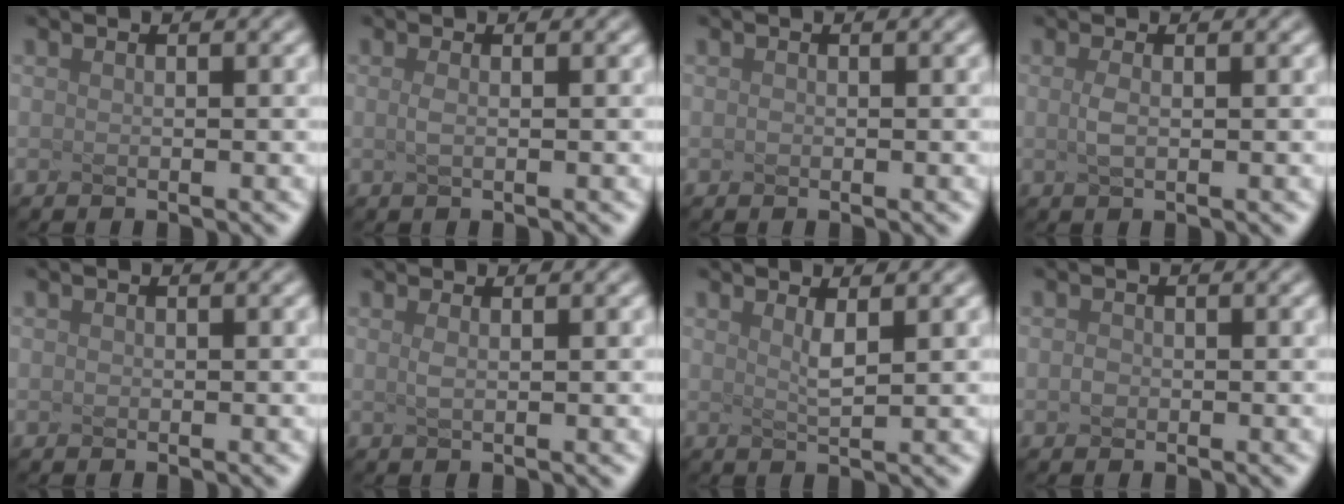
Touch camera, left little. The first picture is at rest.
{"total": 0.8, "force": [-0.7, -0.3, 0.2], "torque": [-0.026, -0.005, 0.006]}
{"total": 0.8, "force": [-0.3, -0.5, -0.5], "torque": [-0.006, -0.008, 0.011]}
{"total": 1.1, "force": [-0.9, -0.6, 0.1], "torque": [-0.032, -0.007, 0.020]}
{"total": 0.6, "force": [-0.2, -0.4, -0.4], "torque": [-0.002, -0.006, 0.008]}
{"total": 0.7, "force": [0.5, 0.0, 0.5], "torque": [-0.022, 0.004, 0.010]}
{"total": 1.0, "force": [-0.2, -0.9, 0.3], "torque": [-0.034, -0.008, 0.033]}
{"total": 1.8, "force": [-1.2, -0.9, -1.0], "torque": [-0.021, -0.003, 0.023]}